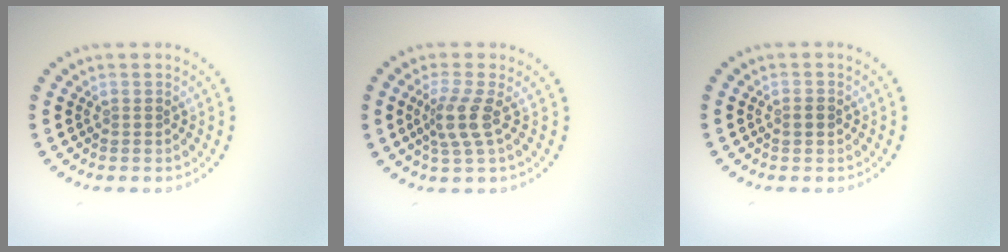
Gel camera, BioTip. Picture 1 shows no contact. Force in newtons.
{"total": 2.7, "press": 2.1, "slide": 1.8}
{"total": 1.3, "press": 1.3, "slide": 0.1}